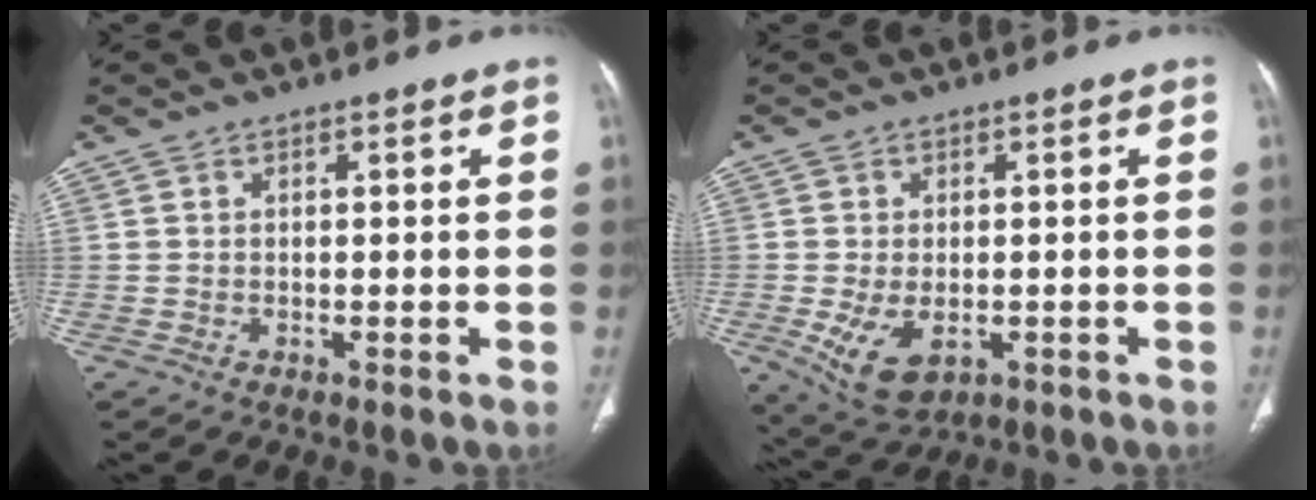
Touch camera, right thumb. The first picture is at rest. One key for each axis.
{"total": 8.0, "fx": -2.1, "fy": 4.8, "fz": 6.0, "tx": -0.107, "ty": -0.008, "tz": -0.022}